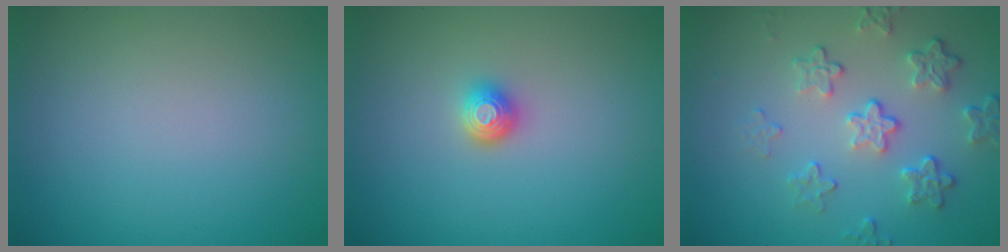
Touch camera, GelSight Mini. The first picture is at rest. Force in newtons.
{"total": 1.5, "press": 1.3, "slide": 0.8}
{"total": 4.6, "press": 3.4, "slide": 3.1}